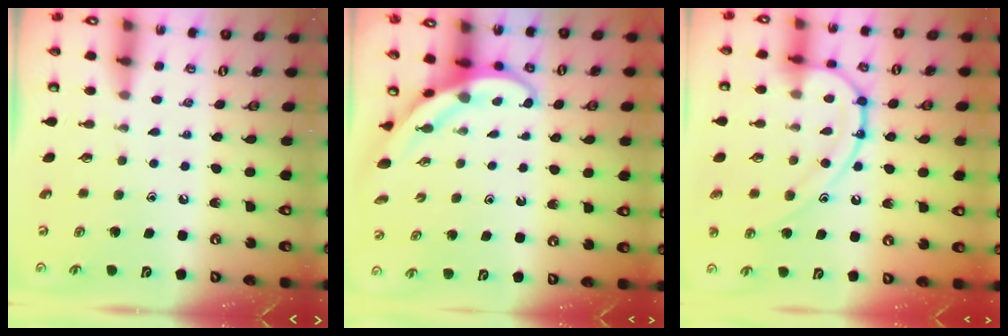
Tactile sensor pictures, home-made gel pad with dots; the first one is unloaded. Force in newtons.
{"total": 4.0, "press": 4.0, "slide": 0.4}
{"total": 14.0, "press": 13.9, "slide": 1.5}